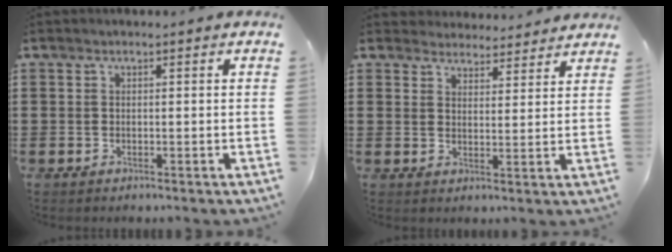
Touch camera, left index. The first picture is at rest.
{"total": 4.0, "force": [3.9, 0.7, -0.1], "torque": [-0.012, -0.012, 0.072]}